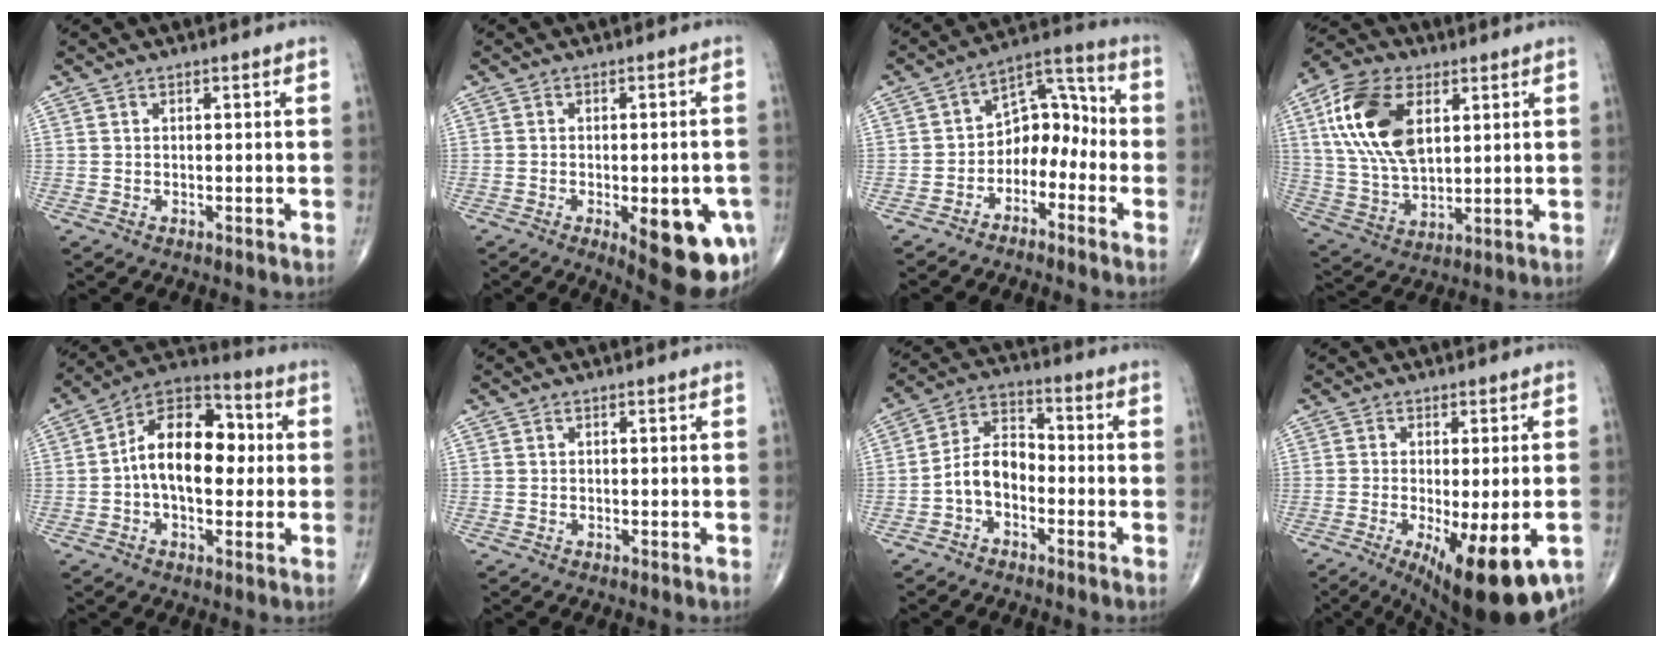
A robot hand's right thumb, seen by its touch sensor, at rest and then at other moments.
{"total": 14.7, "force": [-5.1, 5.5, 12.6], "torque": [-0.118, 0.004, -0.048]}
{"total": 9.8, "force": [-3.8, 6.8, 6.1], "torque": [-0.054, 0.072, -0.076]}
{"total": 16.8, "force": [5.5, 9.4, 12.9], "torque": [-0.239, -0.009, 0.105]}
{"total": 15.4, "force": [0.4, 9.1, 12.3], "torque": [-0.172, 0.037, -0.005]}
{"total": 0.0}
{"total": 7.6, "force": [-2.6, 4.9, 5.2], "torque": [-0.085, 0.039, -0.062]}
{"total": 15.5, "force": [-7.0, 4.7, 13.0], "torque": [-0.162, -0.013, -0.094]}